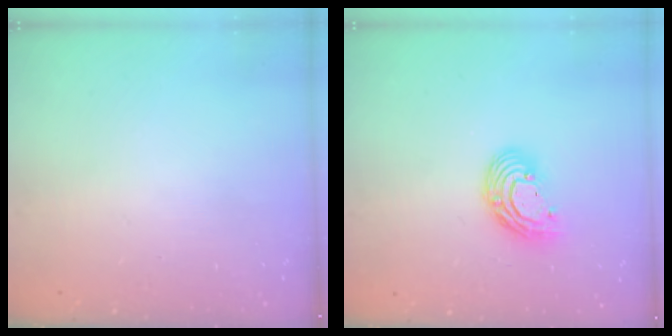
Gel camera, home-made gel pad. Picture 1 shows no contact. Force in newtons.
{"total": 10.8, "press": 10.8, "slide": 0.9}